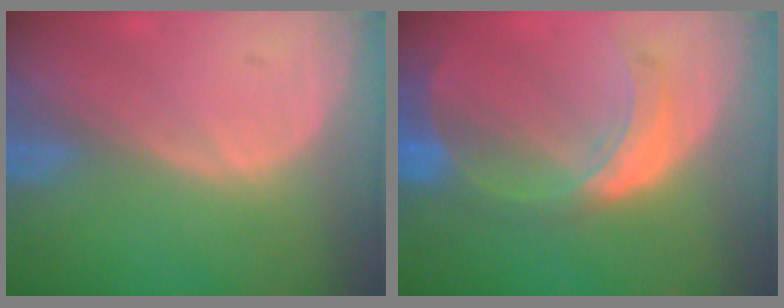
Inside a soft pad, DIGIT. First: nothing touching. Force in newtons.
{"total": 7.7, "press": 6.8, "slide": 3.7}